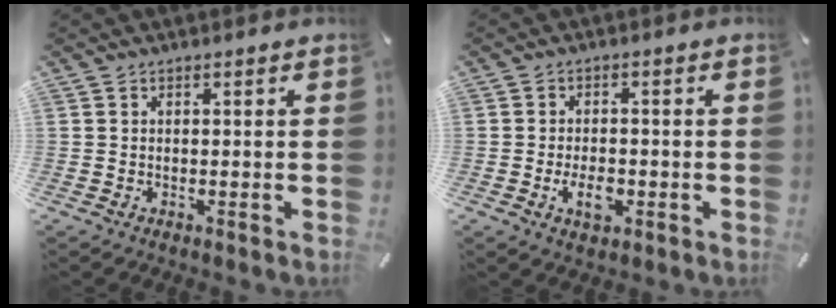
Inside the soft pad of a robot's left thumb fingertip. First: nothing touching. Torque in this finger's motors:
{"motor_torque": [-0.15, 0.86, 0.01, 0.10, -0.01]}